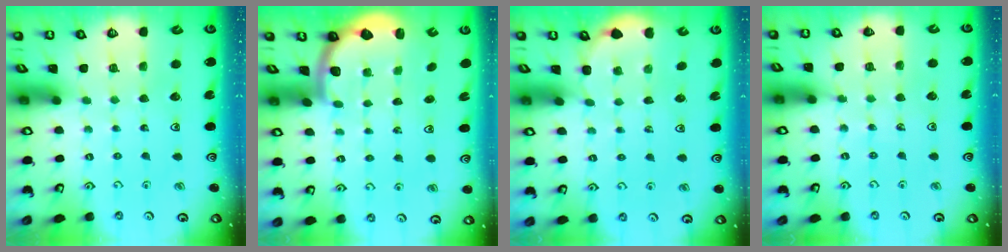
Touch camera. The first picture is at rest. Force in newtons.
{"total": 2.1, "press": 2.0, "slide": 0.7}
{"total": 2.4, "press": 2.1, "slide": 1.1}
{"total": 4.7, "press": 4.2, "slide": 2.1}